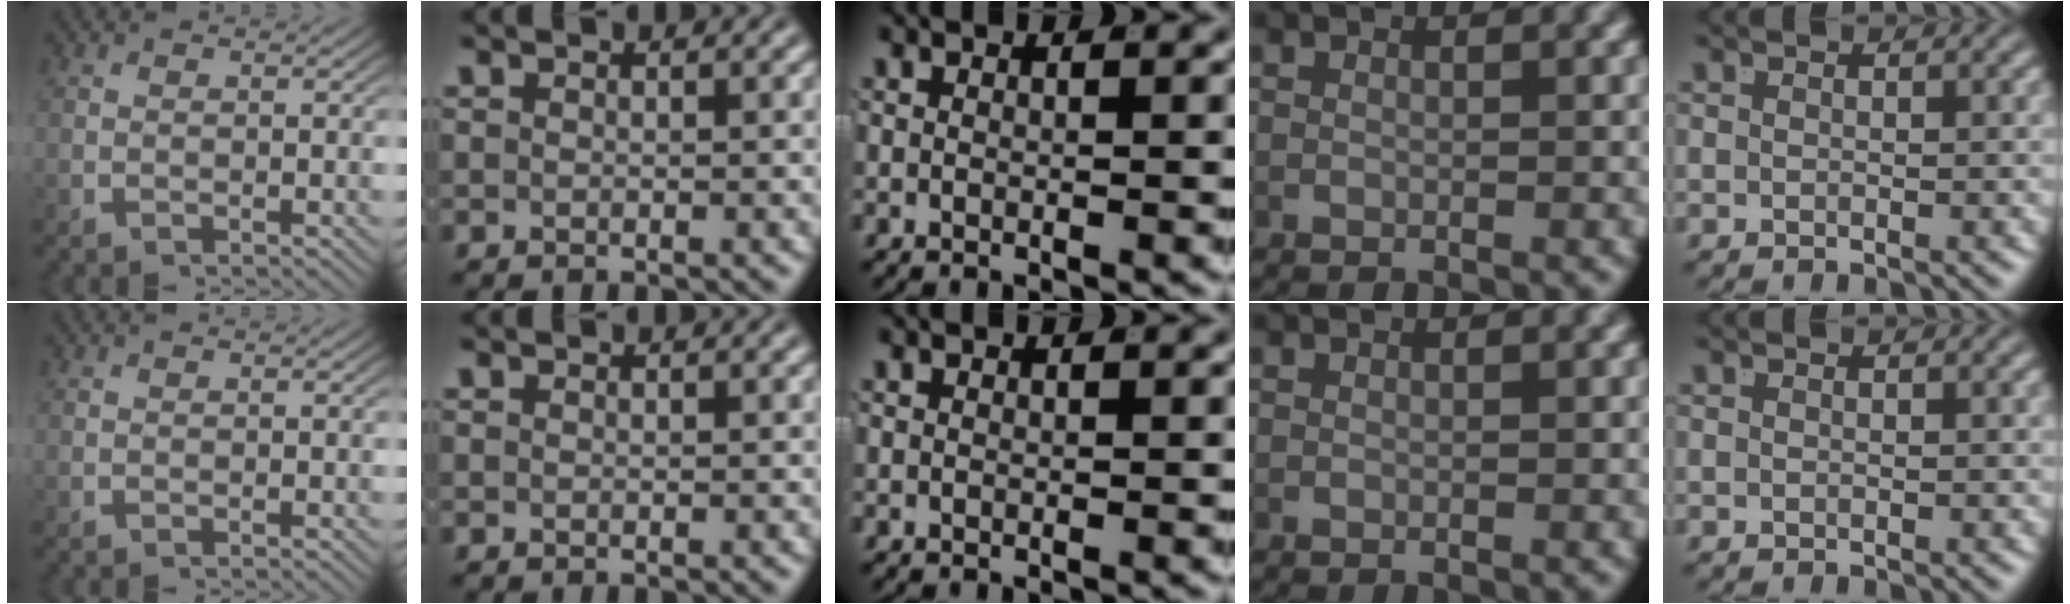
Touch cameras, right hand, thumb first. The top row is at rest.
{}